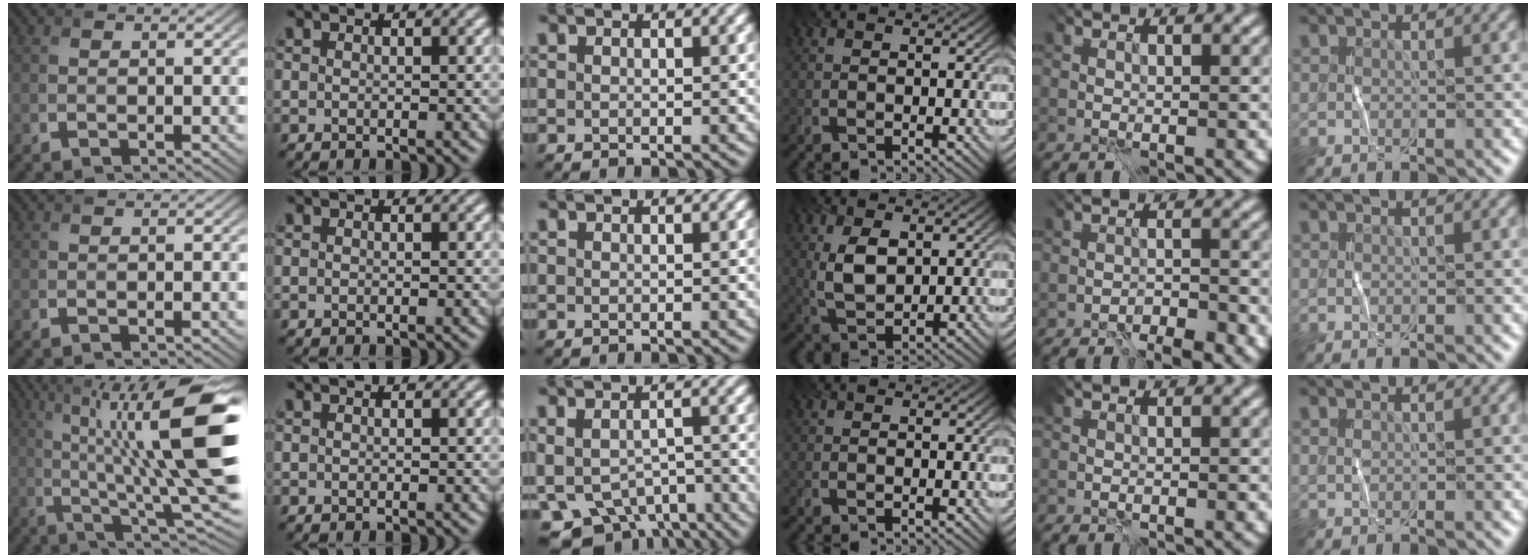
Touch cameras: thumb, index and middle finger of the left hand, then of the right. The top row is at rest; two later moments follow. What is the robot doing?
{"motion": "wrap", "object": "cellophane"}